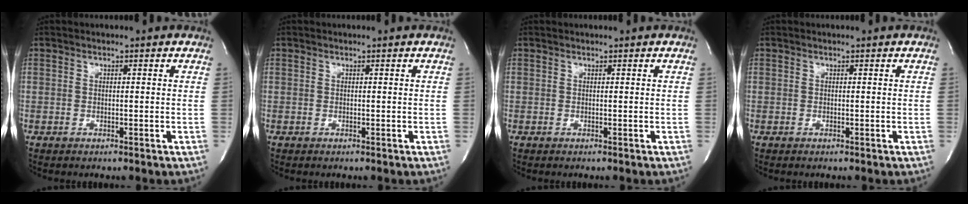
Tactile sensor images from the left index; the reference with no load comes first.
{"total": 0.0}
{"total": 0.0}
{"total": 0.0}